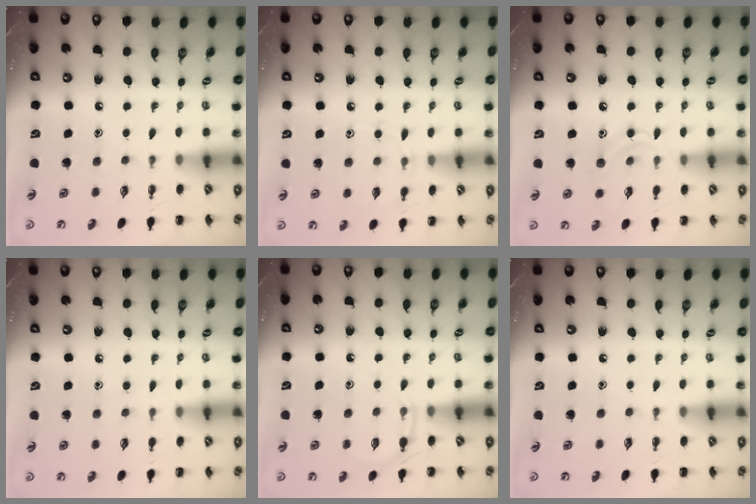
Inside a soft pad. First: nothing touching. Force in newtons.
{"total": 6.2, "press": 5.9, "slide": 1.6}
{"total": 7.8, "press": 7.8, "slide": 1.1}
{"total": 4.6, "press": 4.3, "slide": 1.7}
{"total": 3.7, "press": 3.4, "slide": 1.4}
{"total": 0.0}